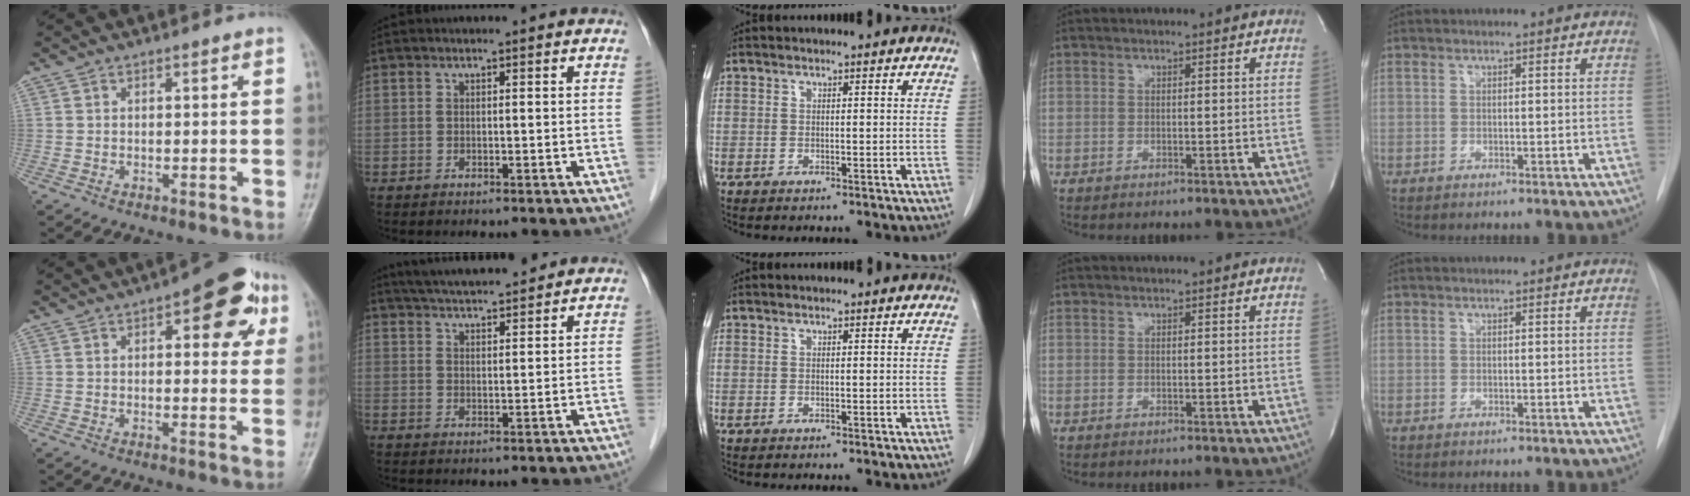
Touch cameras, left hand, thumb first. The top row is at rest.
{"thumb": {"total": 11.9, "force": [4.9, 5.3, 9.5], "torque": [-0.072, -0.003, 0.050]}, "index": {"total": 9.9, "force": [9.2, 0.8, 3.8], "torque": [-0.065, 0.024, 0.142]}}